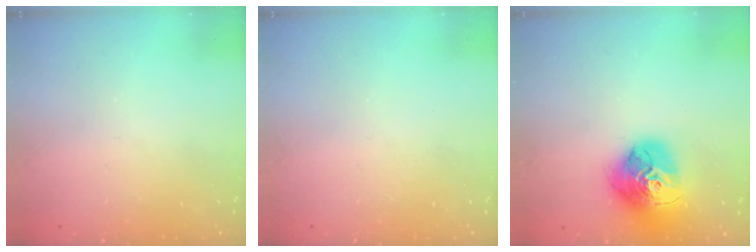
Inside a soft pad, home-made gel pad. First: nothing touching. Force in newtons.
{"total": 0.0}
{"total": 18.4, "press": 18.3, "slide": 2.0}